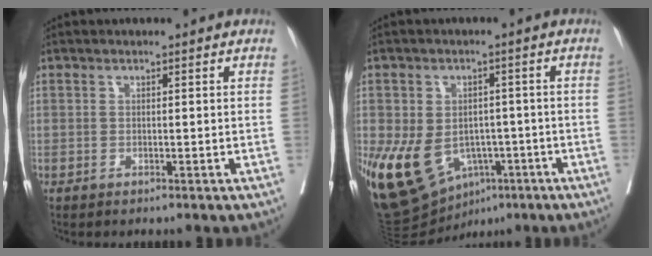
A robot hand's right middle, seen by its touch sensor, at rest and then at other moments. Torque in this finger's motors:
{"motor_torque": [2.14, 0.00, 1.05, 0.21]}